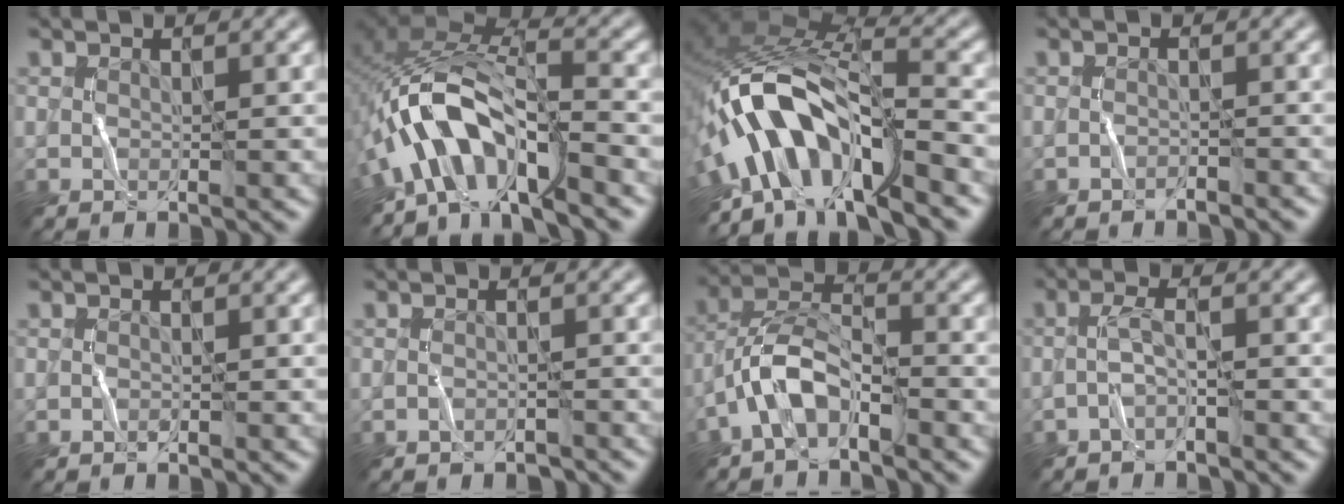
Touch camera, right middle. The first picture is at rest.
{"total": 8.6, "force": [-4.5, 3.3, 6.6], "torque": [-0.117, 0.024, -0.090]}
{"total": 9.7, "force": [-5.3, 3.7, 7.2], "torque": [-0.118, 0.026, -0.099]}
{"total": 1.0, "force": [-1.0, 0.1, 0.2], "torque": [-0.001, 0.010, -0.020]}
{"total": 0.0}
{"total": 1.3, "force": [-1.3, 0.2, -0.2], "torque": [0.007, 0.007, -0.021]}
{"total": 4.8, "force": [-2.9, 2.0, 3.2], "torque": [-0.064, 0.023, -0.061]}
{"total": 1.5, "force": [-1.0, 0.1, 1.0], "torque": [-0.026, 0.016, -0.026]}